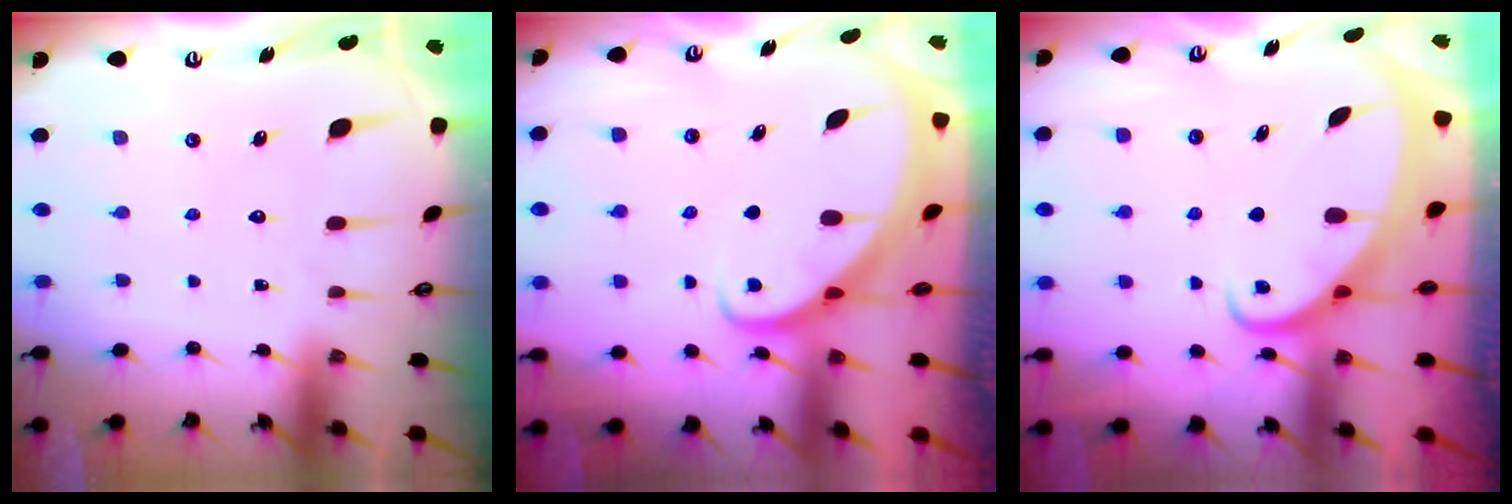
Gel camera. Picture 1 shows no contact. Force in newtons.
{"total": 2.3, "press": 2.3, "slide": 0.3}
{"total": 2.5, "press": 2.5, "slide": 0.3}